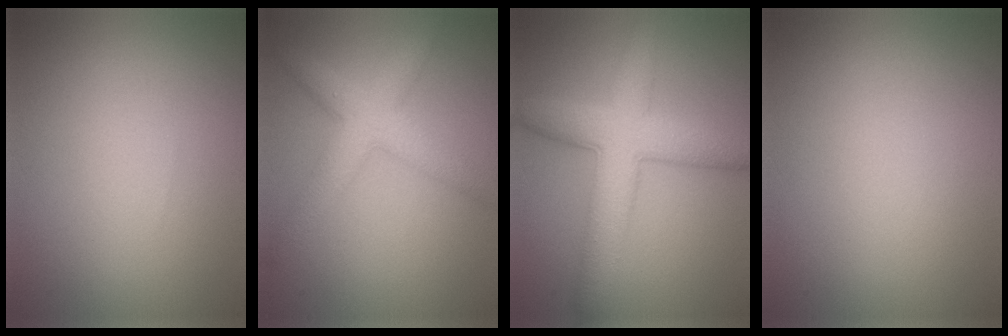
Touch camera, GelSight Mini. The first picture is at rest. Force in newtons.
{"total": 4.6, "press": 4.6, "slide": 0.2}
{"total": 6.2, "press": 6.2, "slide": 0.2}
{"total": 0.0}